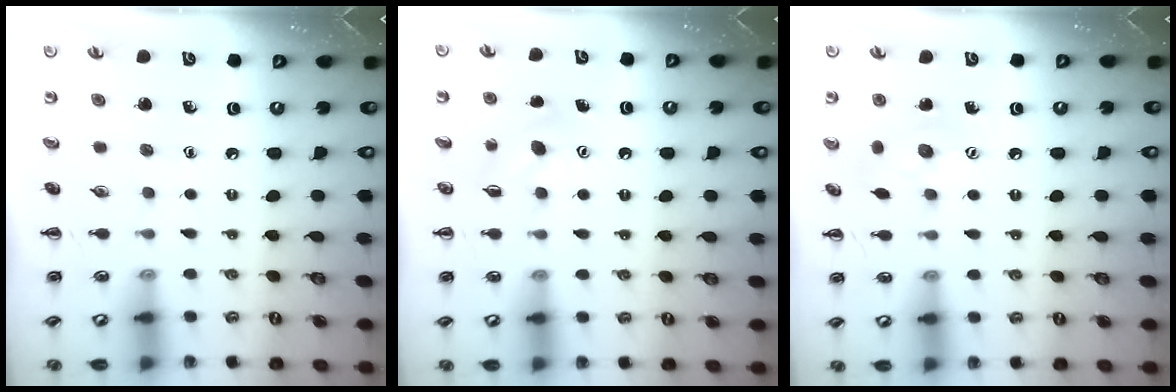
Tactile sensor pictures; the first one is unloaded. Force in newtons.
{"total": 3.9, "press": 3.7, "slide": 1.1}
{"total": 7.8, "press": 7.7, "slide": 1.1}